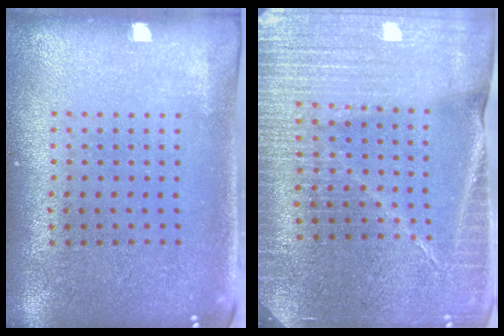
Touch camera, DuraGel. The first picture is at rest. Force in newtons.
{"total": 4.3, "press": 4.0, "slide": 1.5}